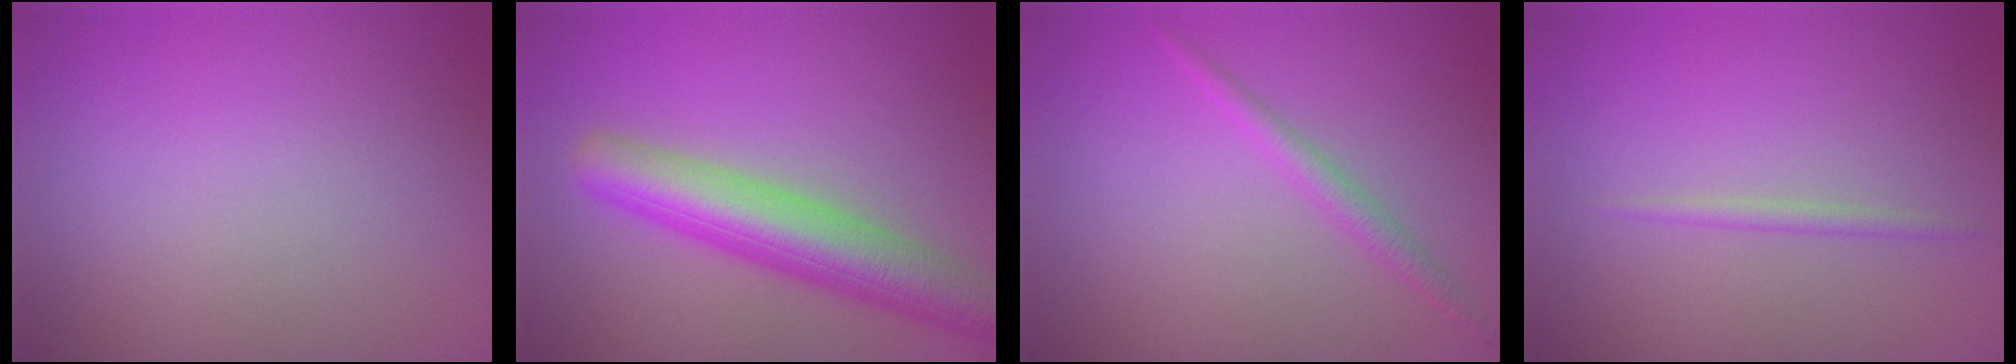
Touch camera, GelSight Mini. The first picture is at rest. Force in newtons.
{"total": 7.4, "press": 7.4, "slide": 0.4}
{"total": 1.7, "press": 1.7, "slide": 0.1}
{"total": 0.9, "press": 0.9, "slide": 0.0}